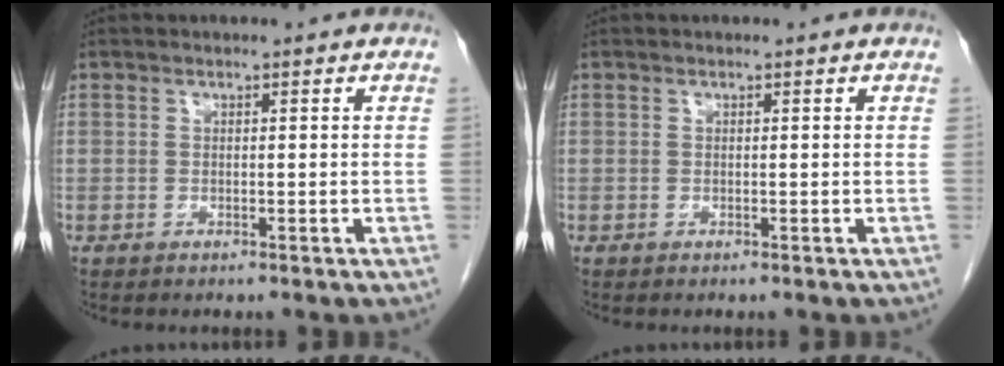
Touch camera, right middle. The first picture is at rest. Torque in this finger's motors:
{"motor_torque": [-0.06, 0.02, -0.01, 0.00]}